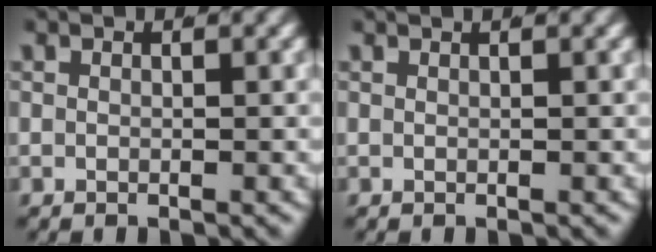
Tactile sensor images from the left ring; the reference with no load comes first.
{"total": 0.6, "force": [0.5, -0.4, 0.2], "torque": [0.004, 0.003, 0.008]}